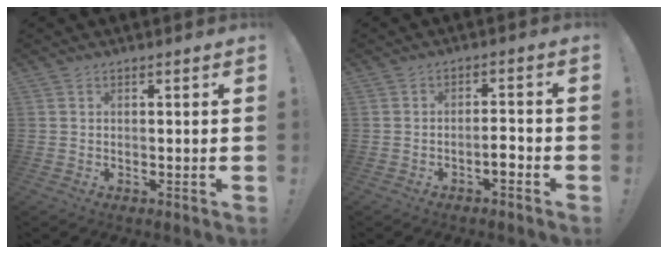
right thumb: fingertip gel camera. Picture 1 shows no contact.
{"total": 4.4, "force": [-2.4, 1.3, 3.4], "torque": [-0.048, 0.006, -0.042]}